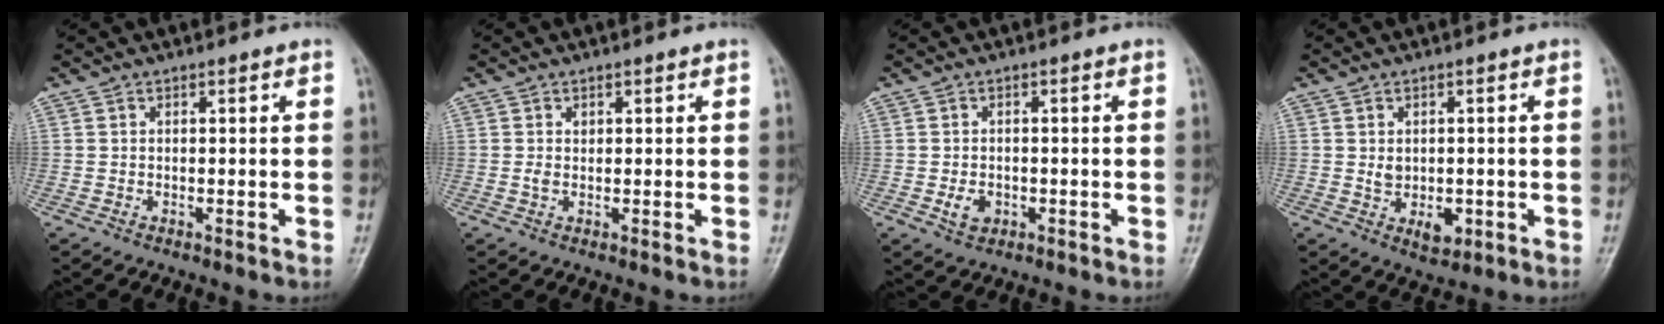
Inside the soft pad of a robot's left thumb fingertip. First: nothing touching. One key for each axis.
{"total": 1.3, "fx": 0.3, "fy": 0.9, "fz": 0.9, "tx": -0.016, "ty": 0.001, "tz": 0.007}
{"total": 3.0, "fx": -0.9, "fy": 2.2, "fz": 1.8, "tx": -0.023, "ty": 0.001, "tz": -0.011}
{"total": 4.7, "fx": -0.5, "fy": 3.4, "fz": 3.2, "tx": -0.033, "ty": -0.006, "tz": 0.003}